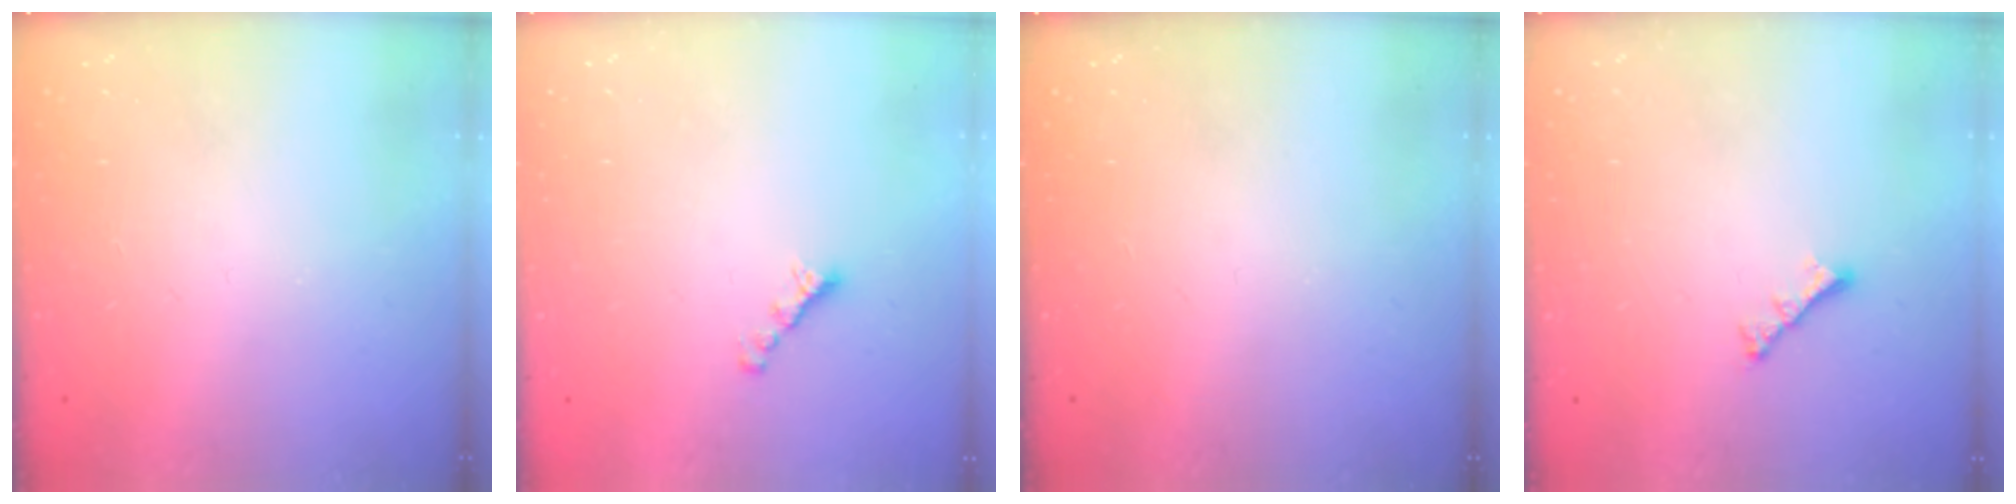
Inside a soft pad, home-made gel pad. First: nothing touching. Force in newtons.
{"total": 2.7, "press": 2.6, "slide": 0.8}
{"total": 0.0}
{"total": 2.8, "press": 2.7, "slide": 0.6}